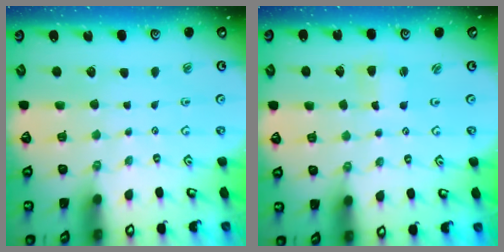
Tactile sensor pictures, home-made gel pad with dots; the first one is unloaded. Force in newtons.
{"total": 1.2, "press": 1.1, "slide": 0.3}